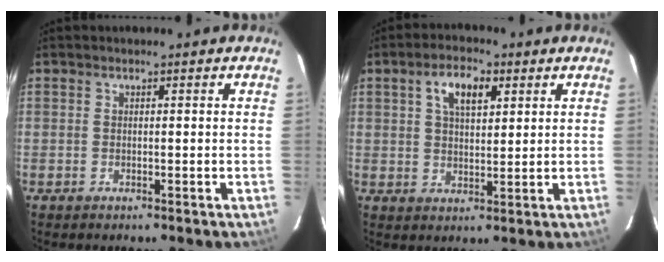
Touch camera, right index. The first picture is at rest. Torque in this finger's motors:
{"motor_torque": [0.23, 0.07, 0.32, 0.10]}